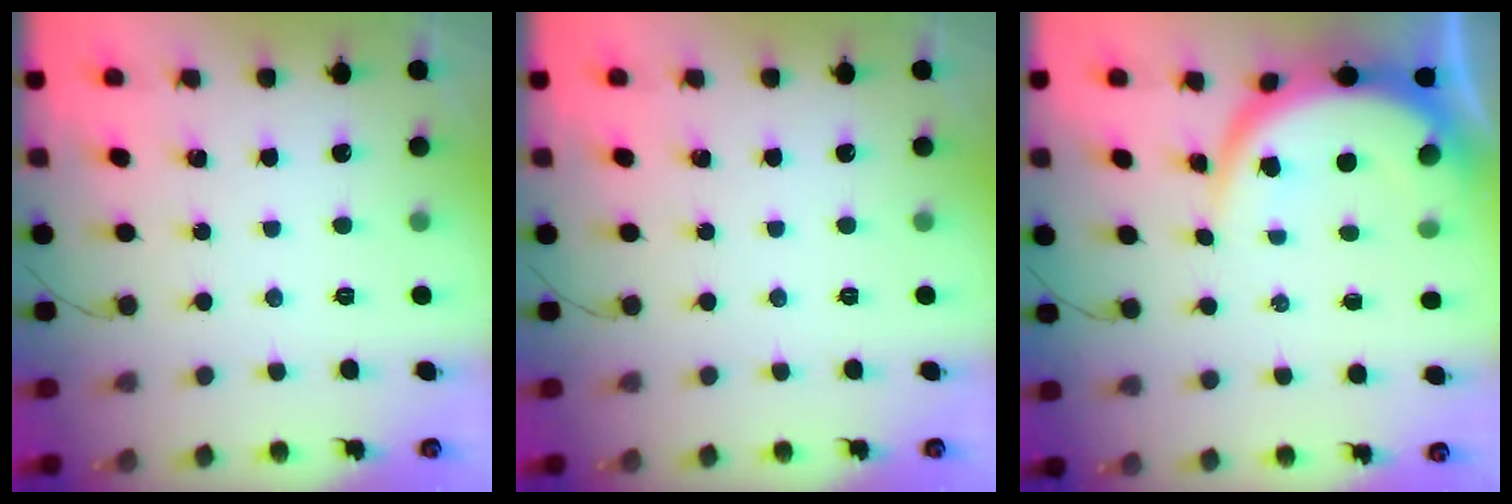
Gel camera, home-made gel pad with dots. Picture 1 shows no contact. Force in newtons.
{"total": 0.0}
{"total": 7.5, "press": 7.5, "slide": 0.5}